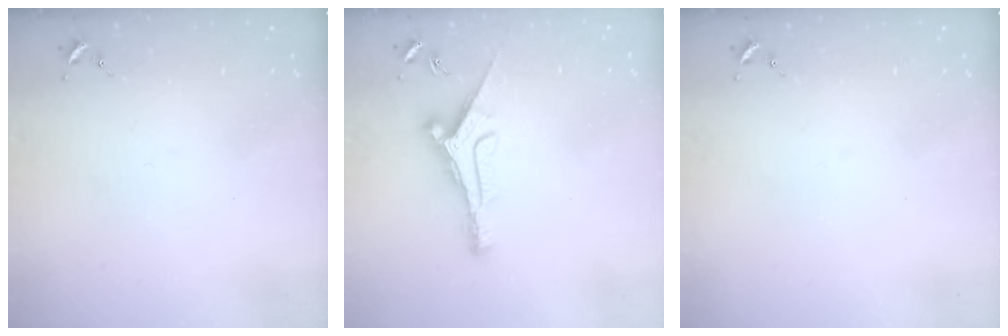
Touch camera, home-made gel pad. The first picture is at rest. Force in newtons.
{"total": 10.4, "press": 10.3, "slide": 0.4}
{"total": 0.0}